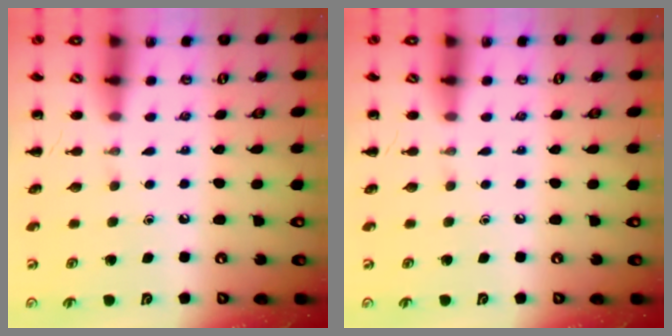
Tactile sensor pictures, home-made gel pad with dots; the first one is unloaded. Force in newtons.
{"total": 0.0}